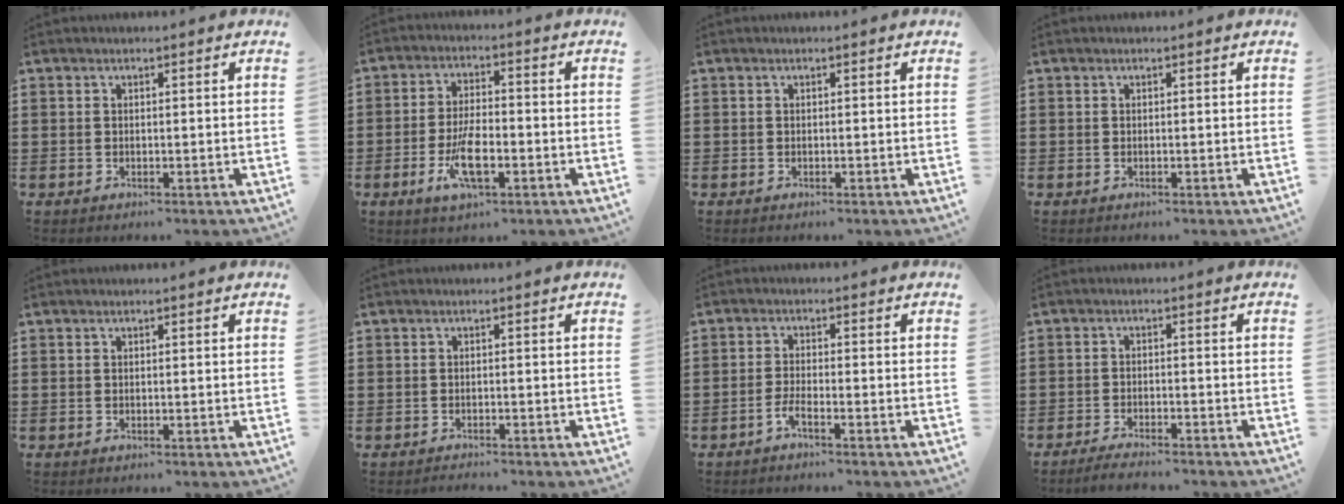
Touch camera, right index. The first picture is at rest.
{"total": 7.6, "force": [-2.7, 2.4, 6.6], "torque": [-0.149, -0.016, -0.052]}
{"total": 0.0}
{"total": 0.0}
{"total": 0.0}
{"total": 1.0, "force": [-1.0, -0.2, 0.0], "torque": [-0.002, -0.002, -0.020]}
{"total": 2.3, "force": [-1.8, -0.1, 1.5], "torque": [-0.034, -0.002, -0.035]}
{"total": 2.6, "force": [-2.5, -0.2, 0.4], "torque": [-0.009, 0.000, -0.051]}